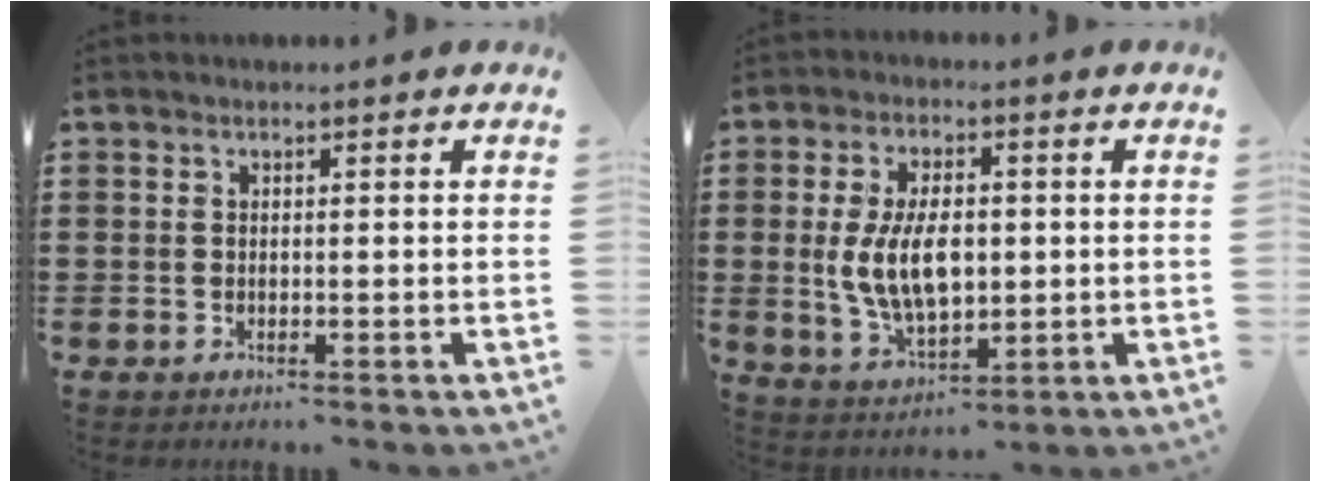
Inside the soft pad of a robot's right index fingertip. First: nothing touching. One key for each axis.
{"total": 9.3, "fx": 0.3, "fy": 5.2, "fz": 7.7, "tx": -0.150, "ty": 0.002, "tz": 0.001}